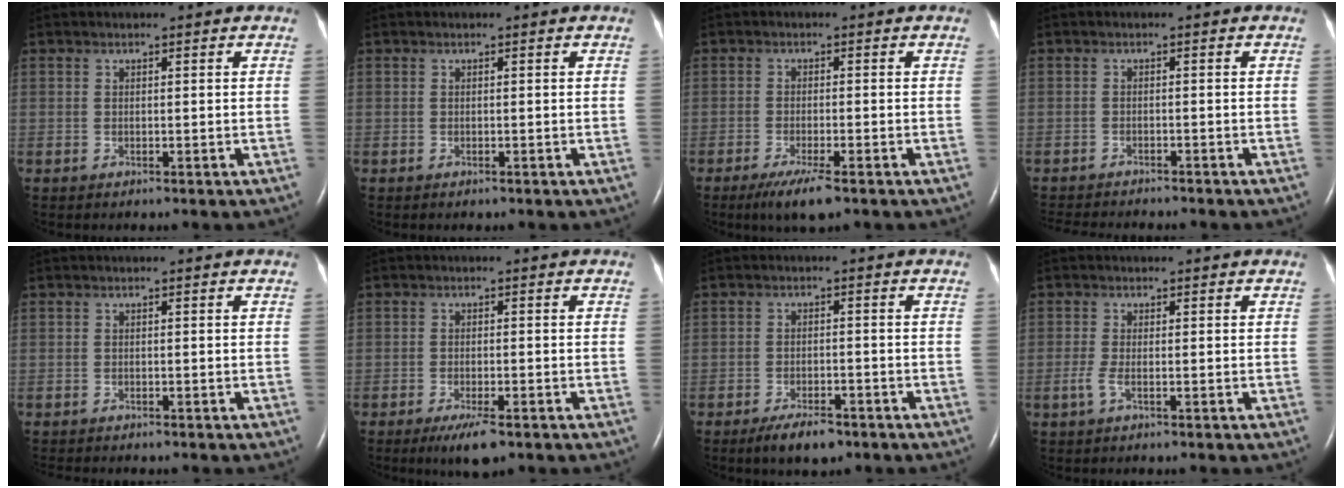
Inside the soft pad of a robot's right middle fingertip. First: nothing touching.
{"total": 0.0}
{"total": 4.9, "force": [-3.2, 0.6, 3.7], "torque": [-0.074, -0.014, -0.054]}
{"total": 8.5, "force": [-7.8, 1.2, 3.0], "torque": [-0.040, -0.011, -0.109]}
{"total": 3.0, "force": [-2.7, 0.5, 1.3], "torque": [-0.017, -0.006, -0.033]}
{"total": 4.5, "force": [-2.9, 0.9, 3.3], "torque": [-0.061, -0.009, -0.044]}
{"total": 4.8, "force": [-3.5, 1.6, 2.9], "torque": [-0.058, -0.003, -0.055]}
{"total": 1.5, "force": [-0.6, 0.2, 1.3], "torque": [-0.036, -0.004, -0.016]}